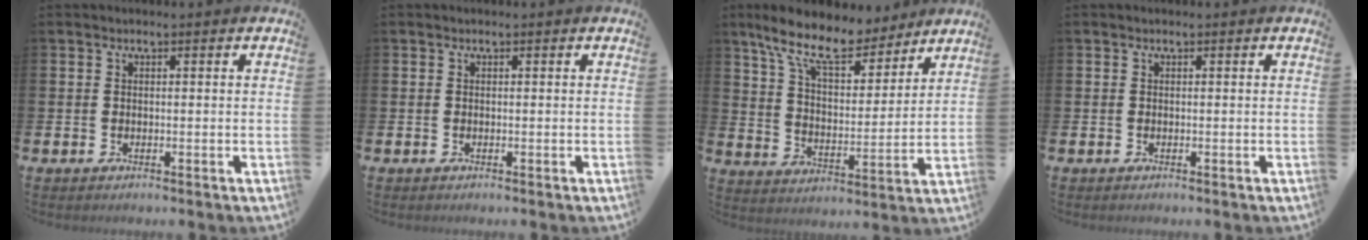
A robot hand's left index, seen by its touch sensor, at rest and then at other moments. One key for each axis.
{"total": 0.0}
{"total": 11.3, "fx": 9.6, "fy": 3.7, "fz": 4.9, "tx": -0.120, "ty": -0.055, "tz": 0.167}
{"total": 0.0}